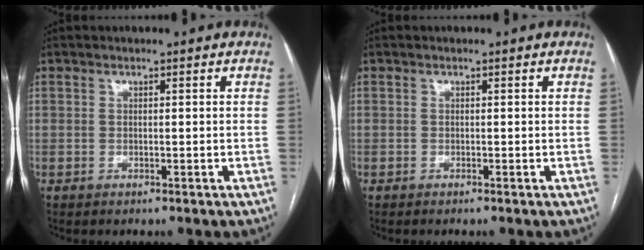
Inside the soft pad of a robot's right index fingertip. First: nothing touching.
{"total": 0.0}